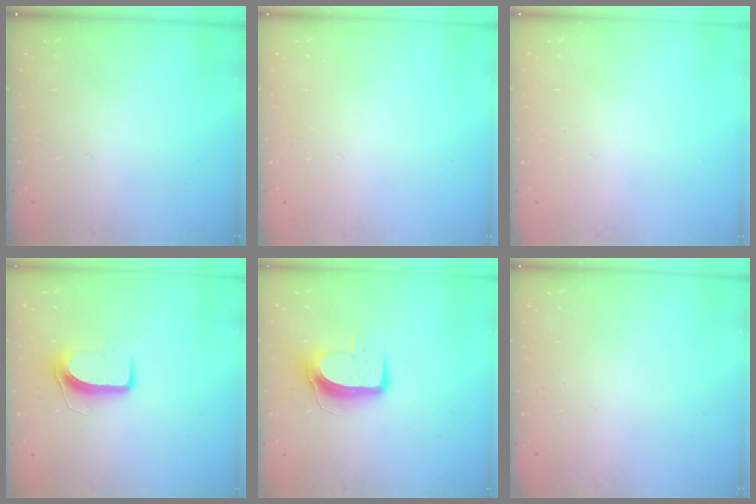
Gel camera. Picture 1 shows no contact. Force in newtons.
{"total": 0.0}
{"total": 0.0}
{"total": 8.9, "press": 8.9, "slide": 0.5}
{"total": 9.2, "press": 9.2, "slide": 0.7}
{"total": 0.0}